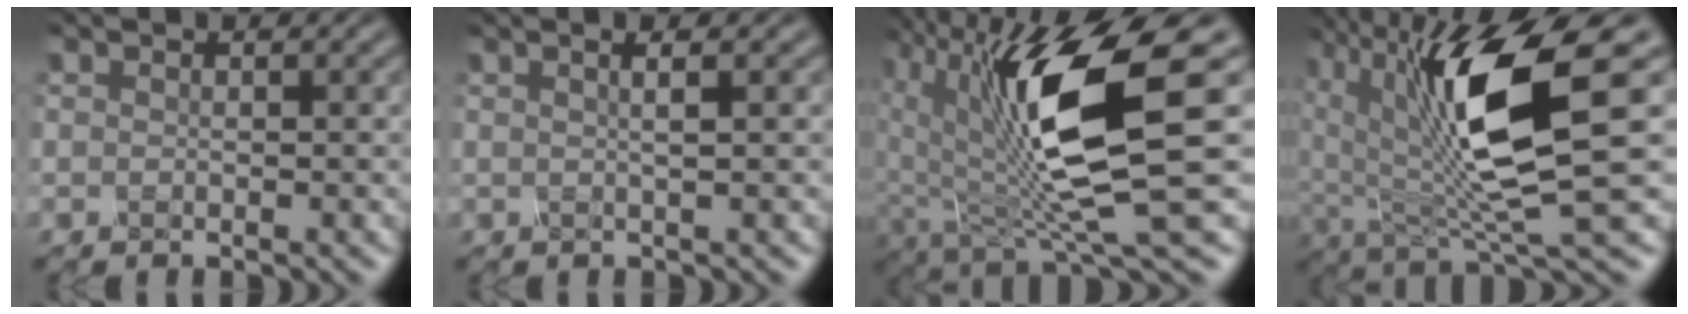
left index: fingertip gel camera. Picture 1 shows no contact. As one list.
[{"total": 3.1, "force": [1.1, 1.3, 2.6], "torque": [-0.019, 0.016, -0.018]}, {"total": 12.1, "force": [0.9, 3.9, 11.4], "torque": [-0.221, -0.030, 0.025]}, {"total": 11.6, "force": [1.8, 3.2, 11.0], "torque": [-0.203, -0.015, 0.039]}]